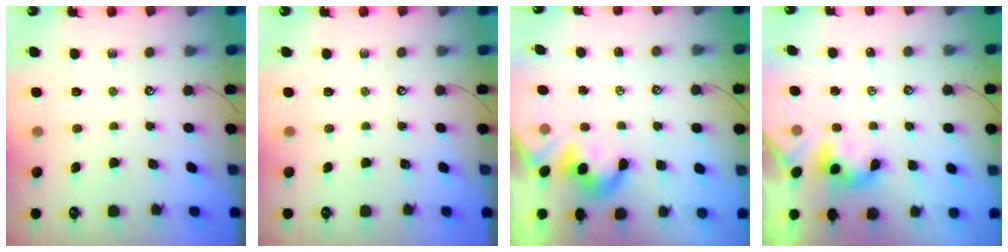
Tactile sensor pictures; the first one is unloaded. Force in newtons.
{"total": 0.0}
{"total": 2.1, "press": 2.0, "slide": 0.5}
{"total": 2.0, "press": 2.0, "slide": 0.2}